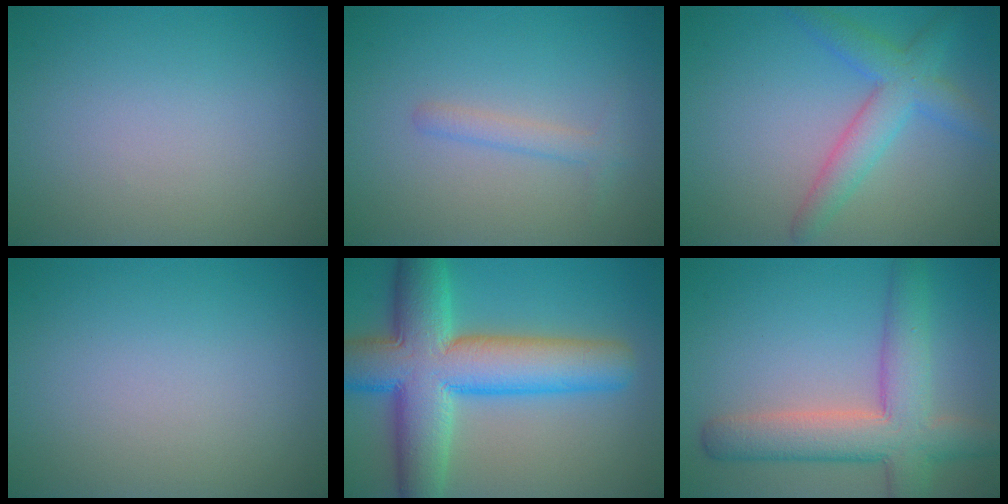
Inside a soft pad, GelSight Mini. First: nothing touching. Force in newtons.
{"total": 1.8, "press": 1.8, "slide": 0.2}
{"total": 2.9, "press": 2.9, "slide": 0.2}
{"total": 0.0}
{"total": 12.0, "press": 12.0, "slide": 0.6}
{"total": 7.1, "press": 7.1, "slide": 0.4}